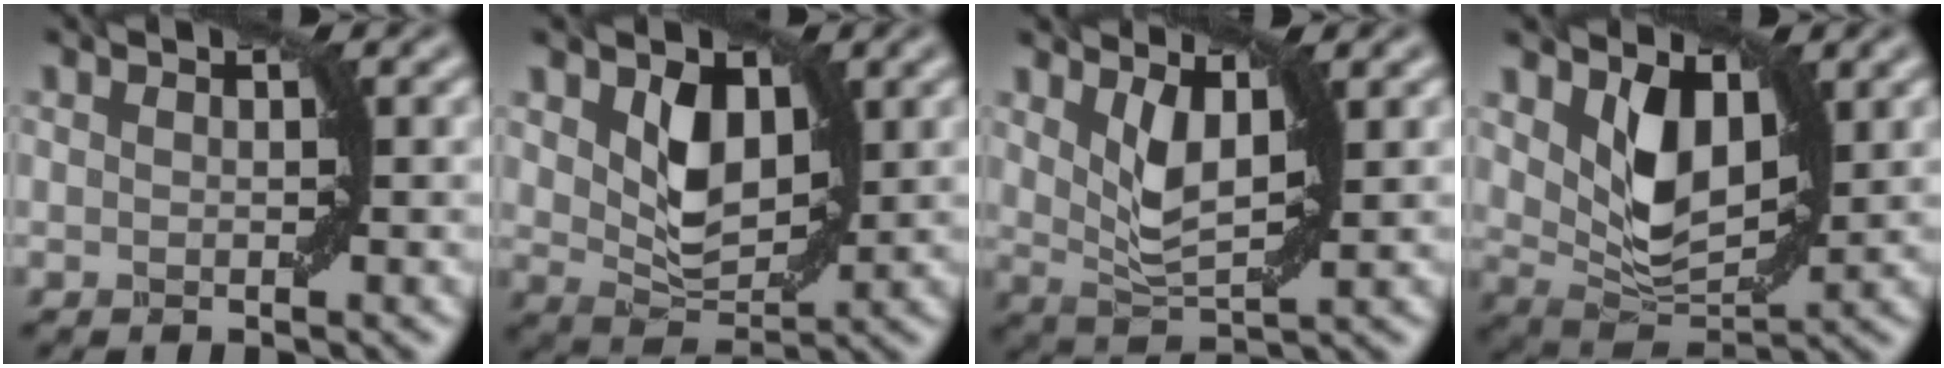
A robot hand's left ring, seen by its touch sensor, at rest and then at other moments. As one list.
[{"total": 4.4, "force": [1.4, 2.8, 3.0], "torque": [-0.064, -0.010, 0.029]}, {"total": 3.6, "force": [1.6, 1.5, 2.9], "torque": [-0.062, -0.008, 0.033]}, {"total": 5.5, "force": [1.8, 3.3, 4.0], "torque": [-0.084, -0.014, 0.037]}]